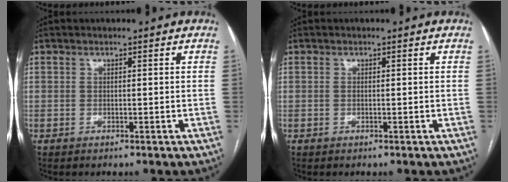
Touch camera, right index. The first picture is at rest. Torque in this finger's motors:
{"motor_torque": [0.06, -0.02, -0.03, 0.00]}